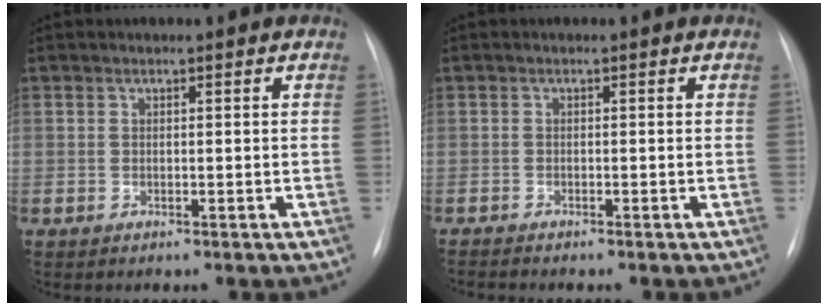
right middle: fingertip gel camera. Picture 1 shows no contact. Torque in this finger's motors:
{"motor_torque": [0.74, -0.86, 0.08, 0.02]}